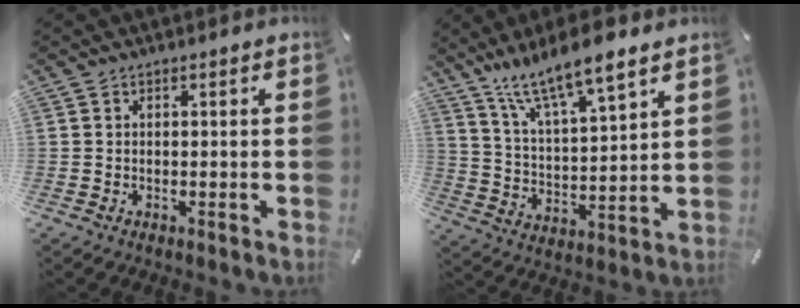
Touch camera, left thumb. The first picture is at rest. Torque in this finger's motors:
{"motor_torque": [0.60, 0.46, 1.23, -1.54, 0.19]}